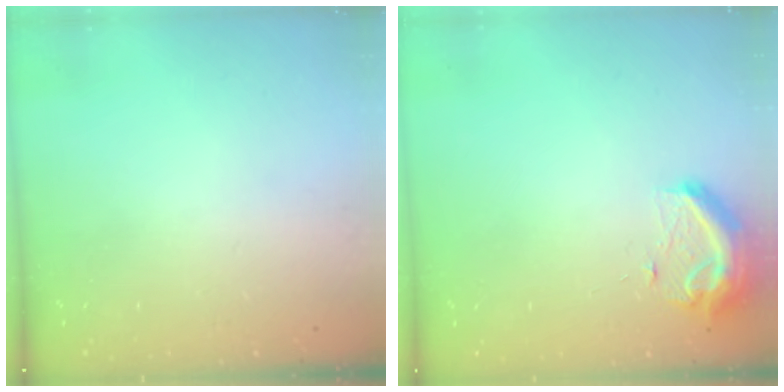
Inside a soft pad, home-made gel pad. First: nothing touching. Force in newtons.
{"total": 9.2, "press": 9.1, "slide": 1.5}